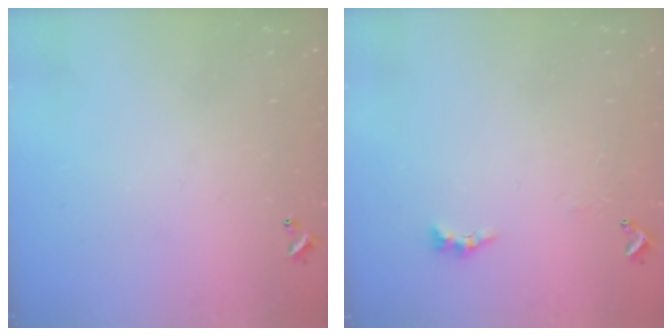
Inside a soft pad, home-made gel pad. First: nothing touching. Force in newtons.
{"total": 2.0, "press": 1.9, "slide": 0.6}